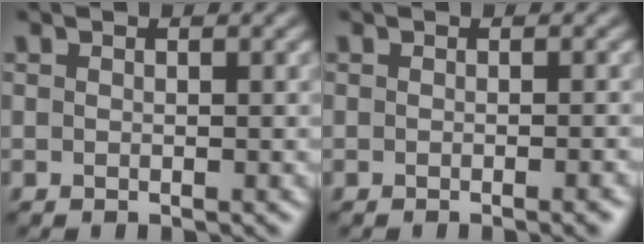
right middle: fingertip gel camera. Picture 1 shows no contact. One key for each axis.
{"total": 1.6, "fx": -1.0, "fy": 0.3, "fz": 1.2, "tx": -0.007, "ty": 0.000, "tz": -0.014}